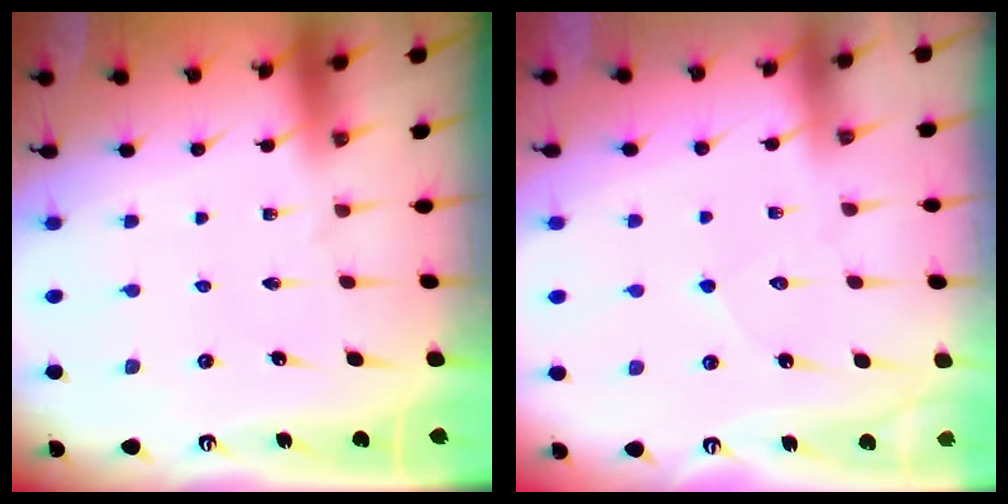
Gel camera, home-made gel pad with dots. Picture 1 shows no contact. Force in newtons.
{"total": 4.3, "press": 4.3, "slide": 0.3}